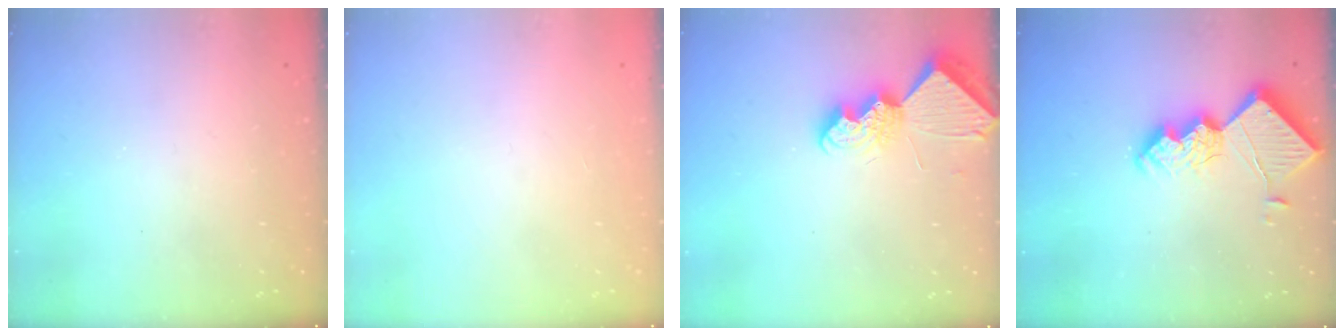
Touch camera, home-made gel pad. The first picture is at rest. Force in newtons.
{"total": 0.0}
{"total": 8.5, "press": 8.4, "slide": 0.8}
{"total": 15.8, "press": 15.8, "slide": 0.8}